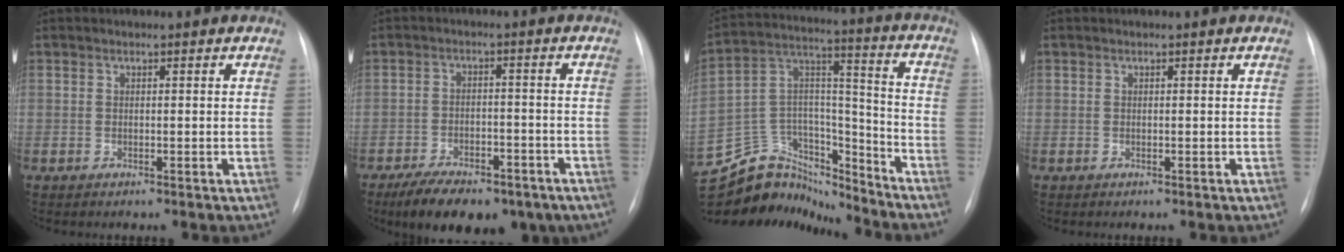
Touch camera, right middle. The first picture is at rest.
{"total": 14.0, "force": [-9.8, 6.1, 8.0], "torque": [-0.127, -0.005, -0.142]}
{"total": 20.1, "force": [-18.6, 6.7, 3.7], "torque": [-0.088, 0.066, -0.307]}
{"total": 0.0}